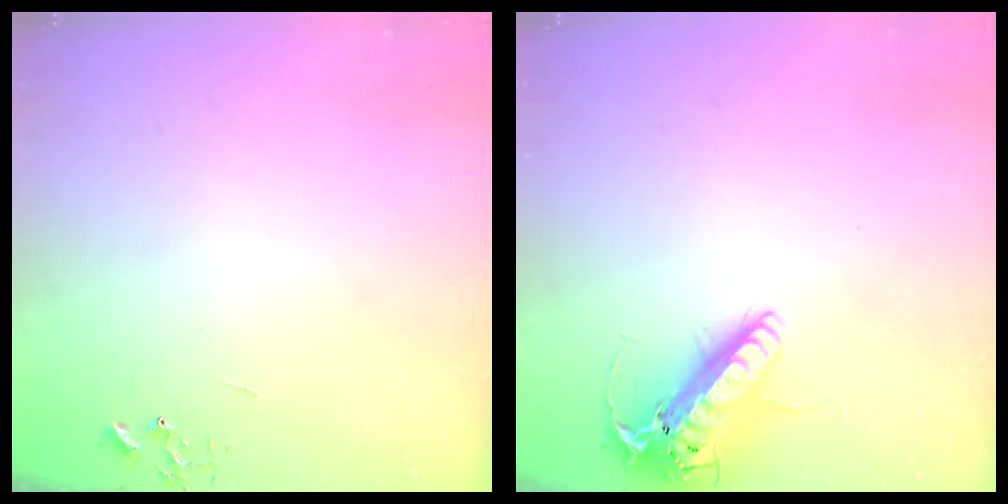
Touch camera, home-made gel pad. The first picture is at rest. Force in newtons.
{"total": 16.7, "press": 16.4, "slide": 3.1}